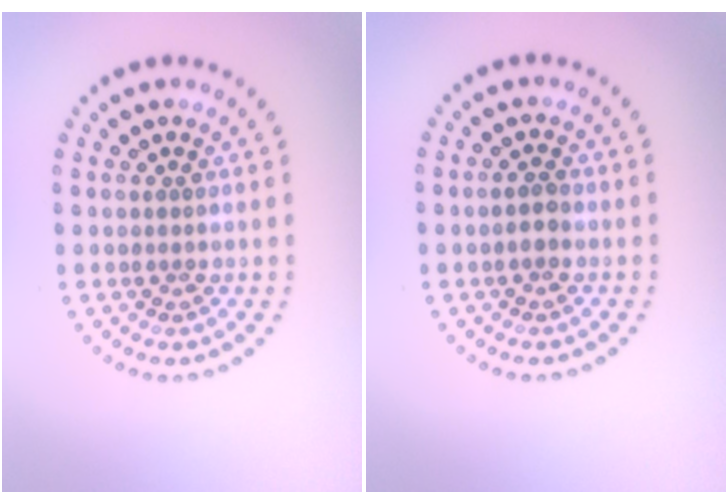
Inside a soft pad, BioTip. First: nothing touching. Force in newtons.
{"total": 1.2, "press": 1.2, "slide": 0.2}